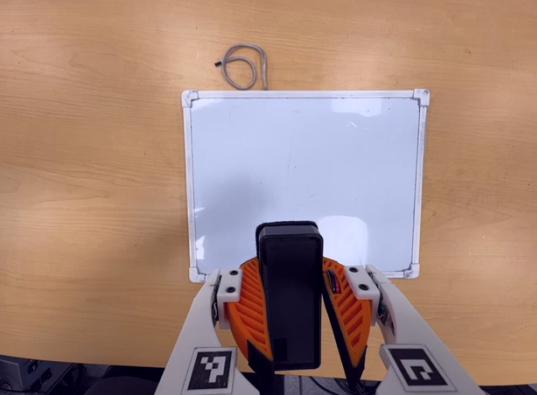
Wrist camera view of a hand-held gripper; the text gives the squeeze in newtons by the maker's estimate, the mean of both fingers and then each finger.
{"total": 11.4, "left": 10.9, "right": 11.8}